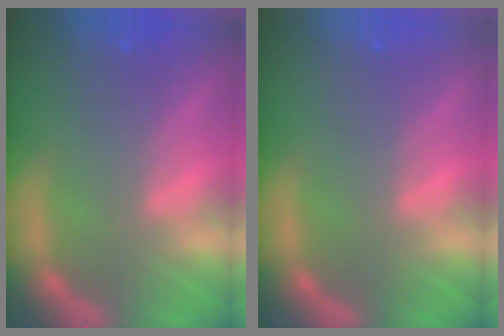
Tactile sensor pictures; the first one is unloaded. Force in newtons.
{"total": 0.0}